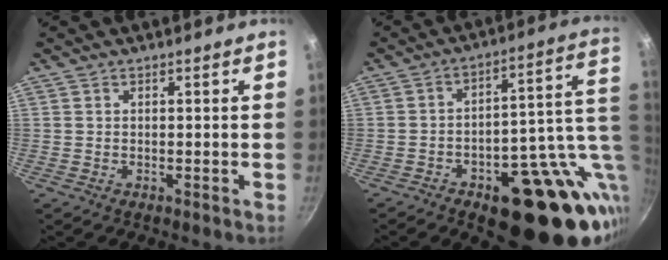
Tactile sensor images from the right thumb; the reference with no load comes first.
{"total": 24.2, "force": [-5.8, 11.6, 20.5], "torque": [-0.210, 0.019, -0.067]}